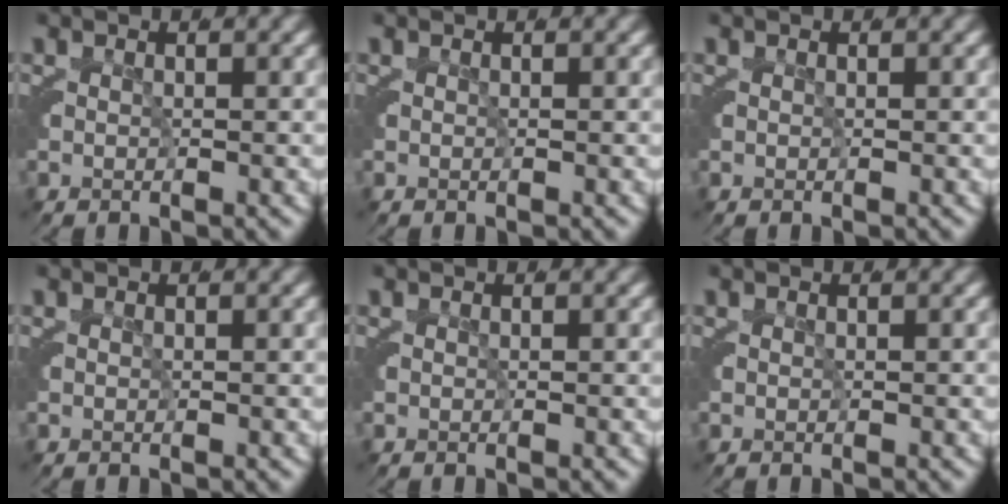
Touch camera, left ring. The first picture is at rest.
{"total": 0.0}
{"total": 0.0}
{"total": 0.0}
{"total": 0.0}
{"total": 0.0}